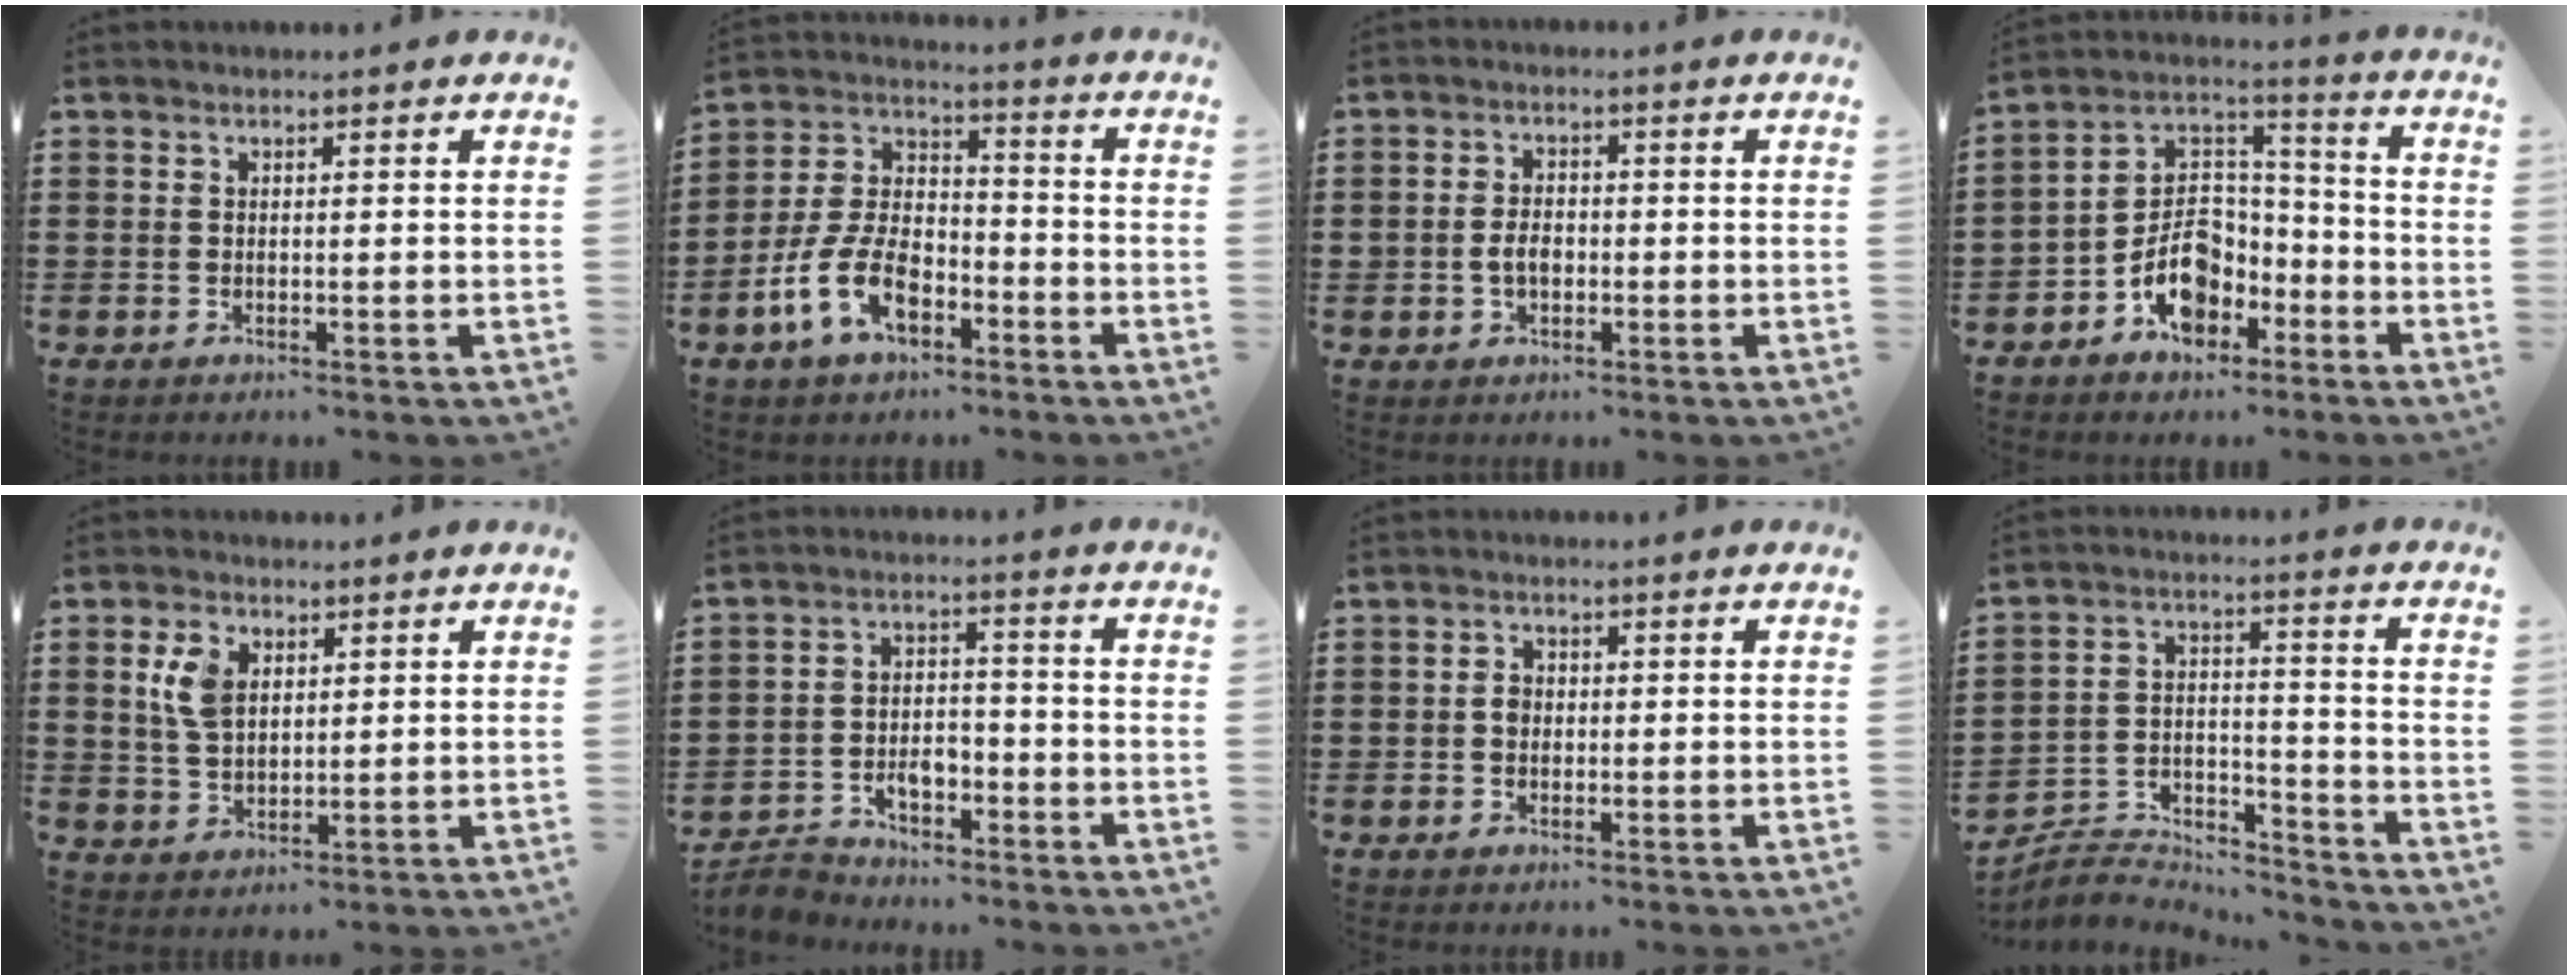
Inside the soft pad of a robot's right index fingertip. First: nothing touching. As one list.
[{"total": 10.7, "force": [-5.1, 5.7, 7.4], "torque": [-0.177, 0.006, -0.099]}, {"total": 2.9, "force": [-0.5, 2.0, 1.9], "torque": [-0.039, 0.004, -0.011]}, {"total": 9.9, "force": [-4.5, 6.6, 5.9], "torque": [-0.133, 0.011, -0.085]}, {"total": 5.5, "force": [2.0, 3.6, 3.7], "torque": [-0.094, 0.010, 0.033]}, {"total": 4.8, "force": [-3.7, 2.4, 1.8], "torque": [-0.040, 0.016, -0.073]}, {"total": 1.8, "force": [-0.2, 1.4, 1.1], "torque": [-0.023, 0.005, -0.004]}, {"total": 5.8, "force": [-5.6, 1.3, 0.5], "torque": [-0.022, 0.007, -0.116]}]